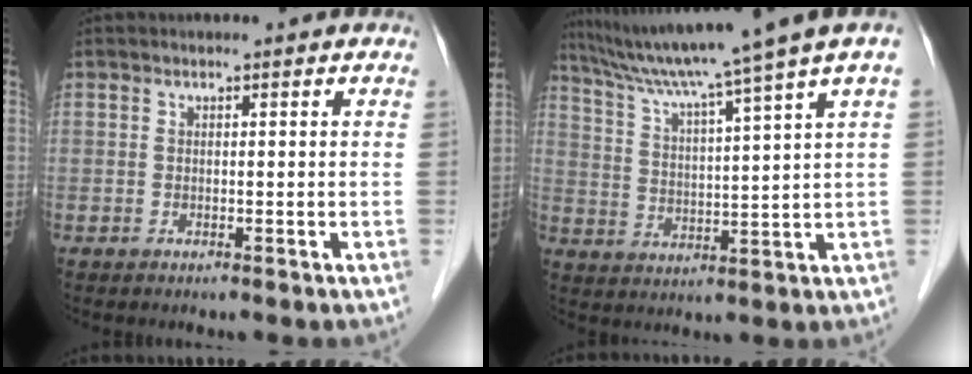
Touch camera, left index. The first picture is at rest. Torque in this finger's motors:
{"motor_torque": [0.71, -0.84, 1.00, 0.21]}